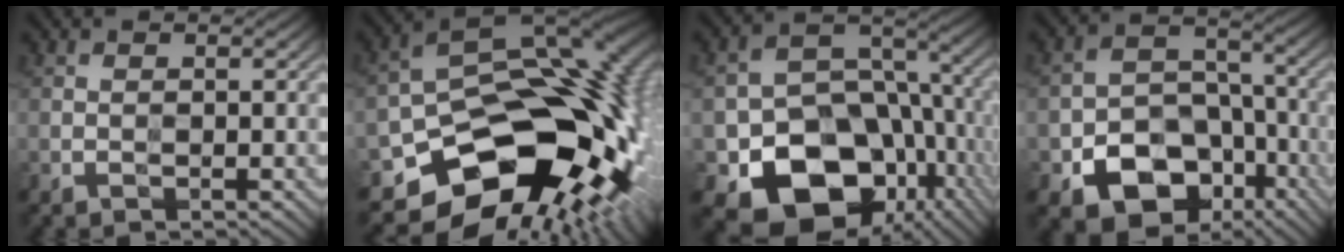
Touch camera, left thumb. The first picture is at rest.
{"total": 18.8, "force": [-6.9, 11.8, 13.0], "torque": [-0.197, -0.042, -0.093]}
{"total": 17.5, "force": [-6.8, 12.9, 9.7], "torque": [-0.155, -0.046, -0.096]}
{"total": 13.7, "force": [-7.0, 9.4, 7.0], "torque": [-0.127, -0.027, -0.115]}